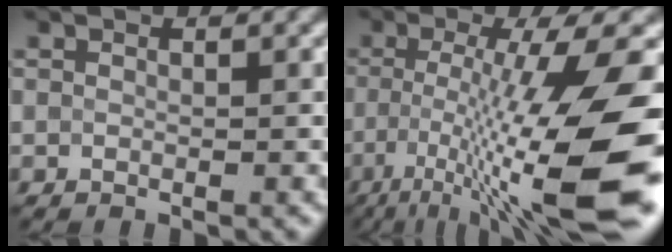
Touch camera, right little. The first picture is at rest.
{"total": 13.0, "force": [-4.2, 2.5, 12.0], "torque": [-0.197, -0.009, -0.065]}